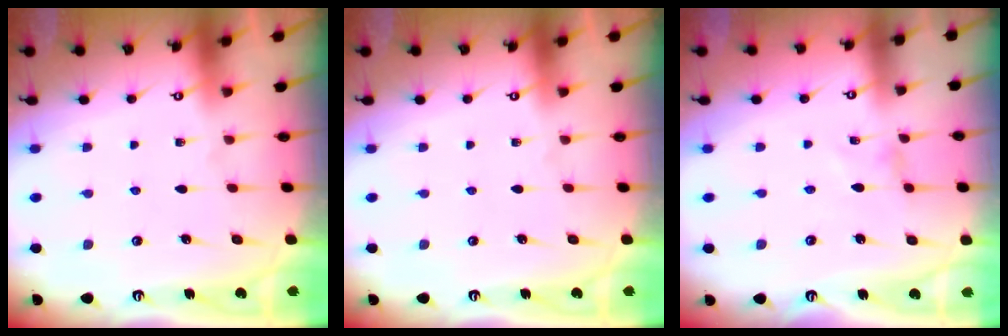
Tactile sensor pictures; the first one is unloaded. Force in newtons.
{"total": 0.0}
{"total": 0.0}